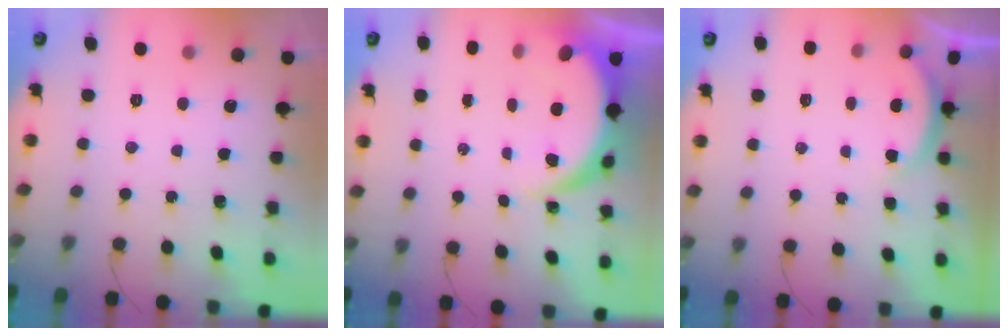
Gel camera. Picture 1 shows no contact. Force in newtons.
{"total": 5.9, "press": 5.9, "slide": 0.5}
{"total": 2.5, "press": 2.4, "slide": 0.6}